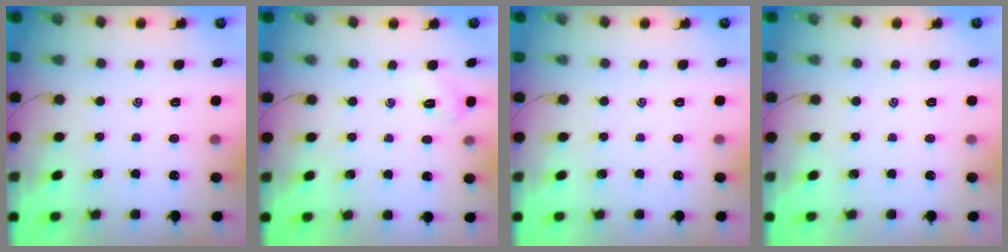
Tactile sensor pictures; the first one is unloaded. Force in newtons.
{"total": 5.7, "press": 5.5, "slide": 1.5}
{"total": 0.0}
{"total": 0.0}